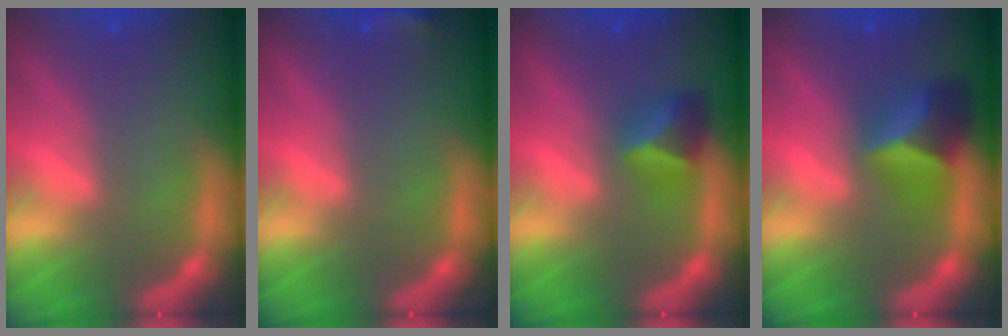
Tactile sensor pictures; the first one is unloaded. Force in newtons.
{"total": 1.9}
{"total": 2.9}
{"total": 4.4}